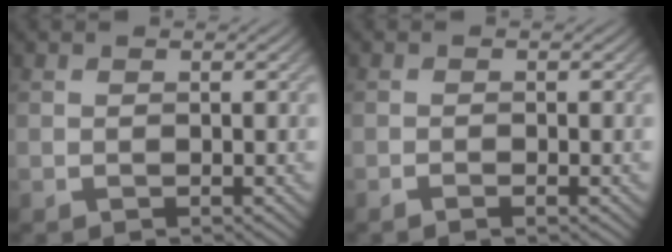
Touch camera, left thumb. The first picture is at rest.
{"total": 0.8, "force": [-0.5, 0.1, 0.6], "torque": [-0.012, -0.002, -0.010]}